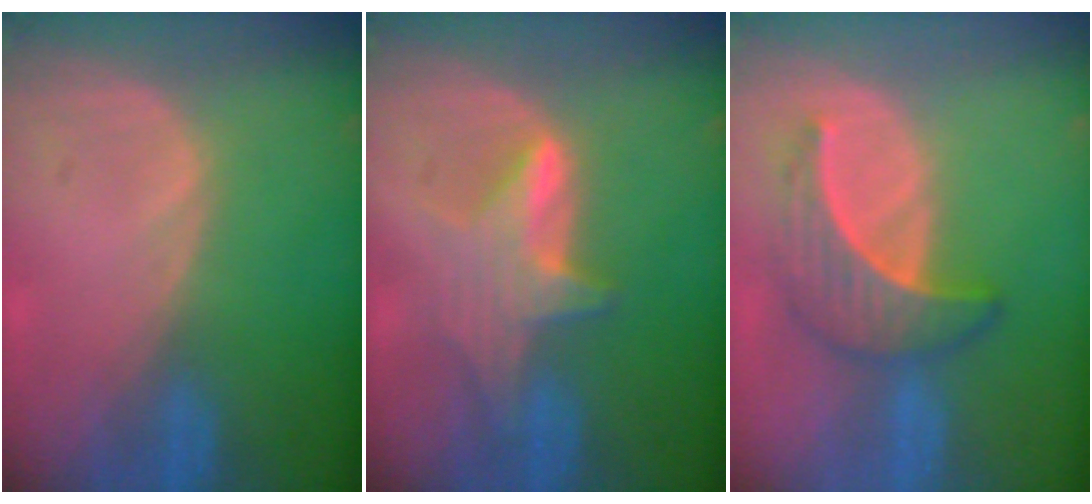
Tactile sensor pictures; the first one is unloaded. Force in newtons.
{"total": 5.9, "press": 5.8, "slide": 0.8}
{"total": 6.9, "press": 6.2, "slide": 3.0}